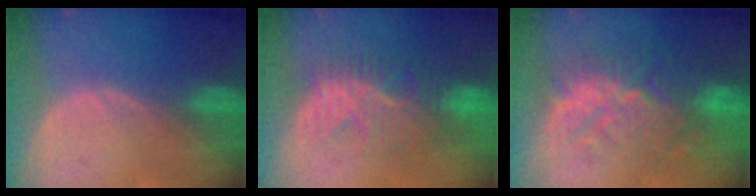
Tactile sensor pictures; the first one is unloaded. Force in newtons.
{"total": 8.3, "press": 8.2, "slide": 1.5}
{"total": 10.3, "press": 9.8, "slide": 3.2}